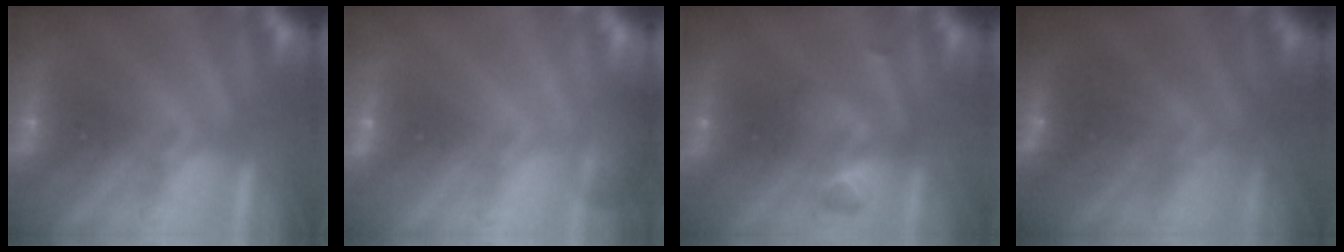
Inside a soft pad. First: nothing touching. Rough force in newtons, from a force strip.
{"total": 4.4}
{"total": 3.1}
{"total": 7.4}